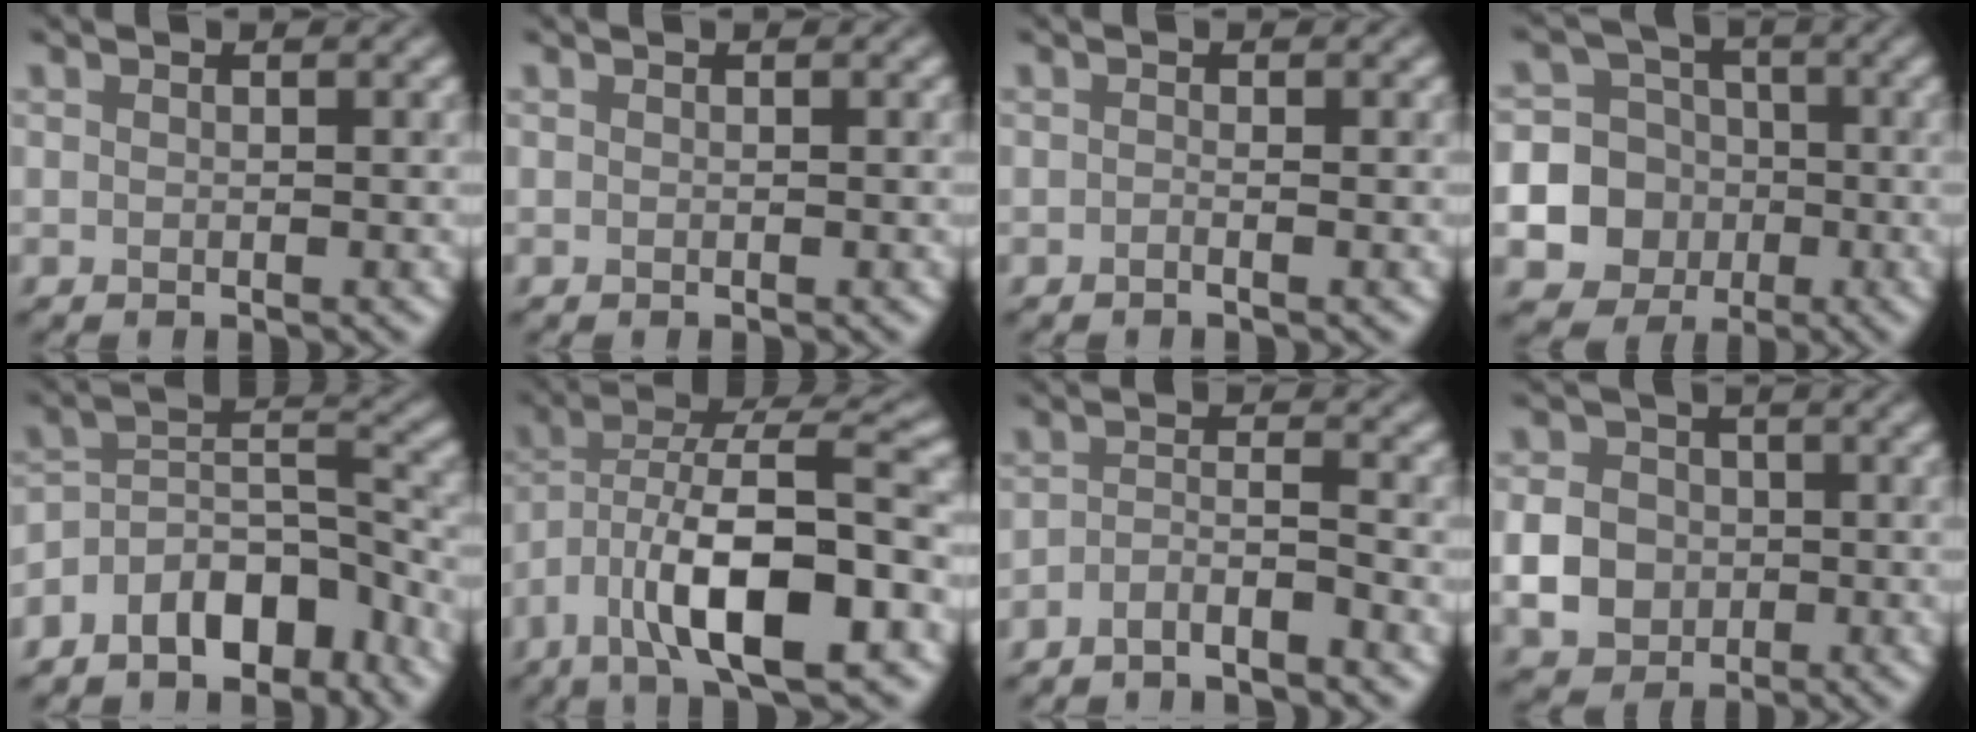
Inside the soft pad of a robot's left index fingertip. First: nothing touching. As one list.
[{"total": 0.0}, {"total": 0.6, "force": [-0.4, 0.1, 0.5], "torque": [-0.009, -0.002, -0.007]}, {"total": 14.0, "force": [-3.7, 13.2, 2.8], "torque": [-0.103, -0.024, -0.081]}, {"total": 6.9, "force": [-4.5, 3.7, 3.6], "torque": [-0.044, 0.007, -0.093]}, {"total": 11.7, "force": [-4.8, 3.8, 9.9], "torque": [-0.165, 0.011, -0.085]}, {"total": 2.4, "force": [-1.8, 0.4, 1.4], "torque": [-0.026, 0.000, -0.042]}, {"total": 4.8, "force": [-0.9, 4.1, 2.3], "torque": [-0.049, 0.001, -0.023]}]